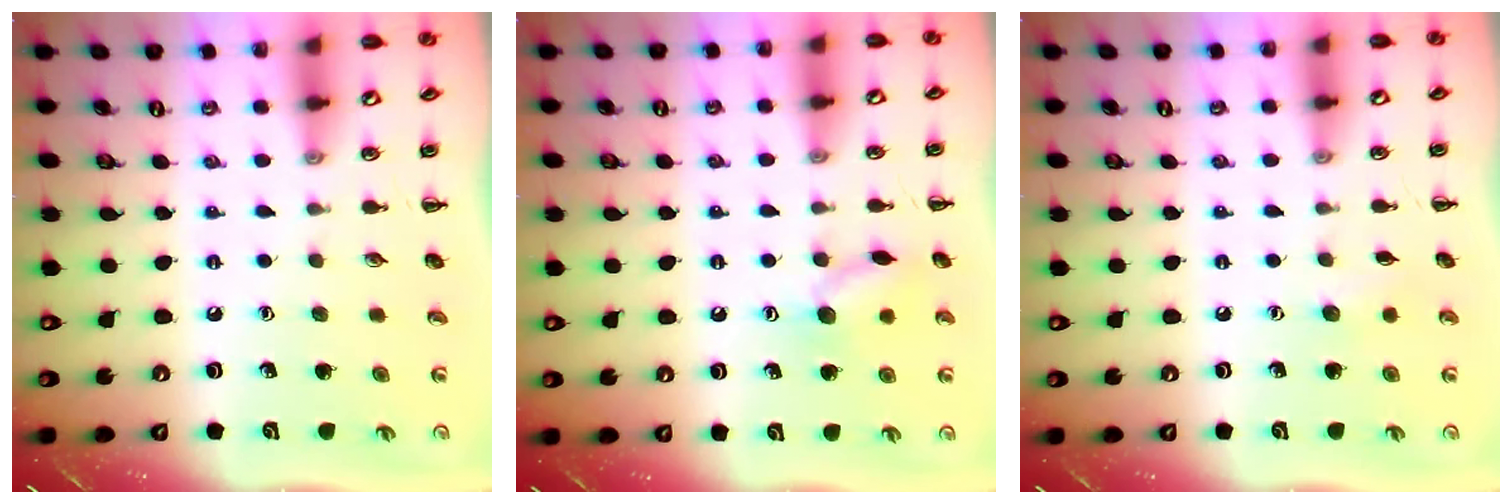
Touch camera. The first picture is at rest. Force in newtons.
{"total": 9.1, "press": 9.1, "slide": 0.4}
{"total": 4.1, "press": 3.9, "slide": 1.1}